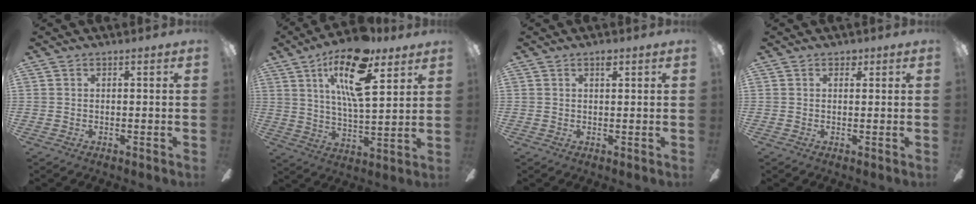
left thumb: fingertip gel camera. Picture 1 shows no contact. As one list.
[{"total": 18.4, "force": [10.2, 6.7, 13.8], "torque": [-0.238, -0.036, 0.167]}, {"total": 1.8, "force": [1.2, 0.7, 1.1], "torque": [-0.009, -0.006, 0.019]}, {"total": 1.6, "force": [1.0, 1.1, 0.7], "torque": [0.001, -0.004, 0.014]}]